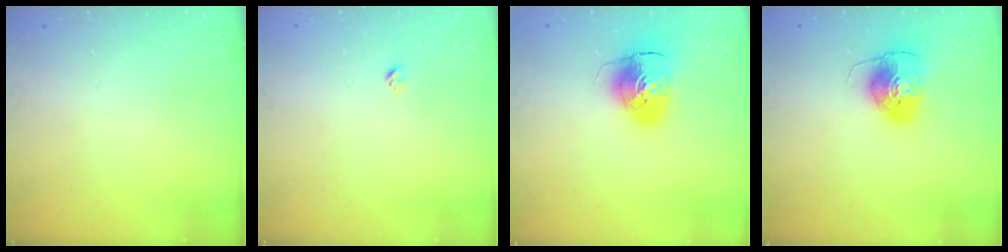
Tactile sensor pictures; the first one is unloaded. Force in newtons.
{"total": 3.6, "press": 3.6, "slide": 0.3}
{"total": 10.4, "press": 10.3, "slide": 1.8}
{"total": 8.6, "press": 8.5, "slide": 1.1}